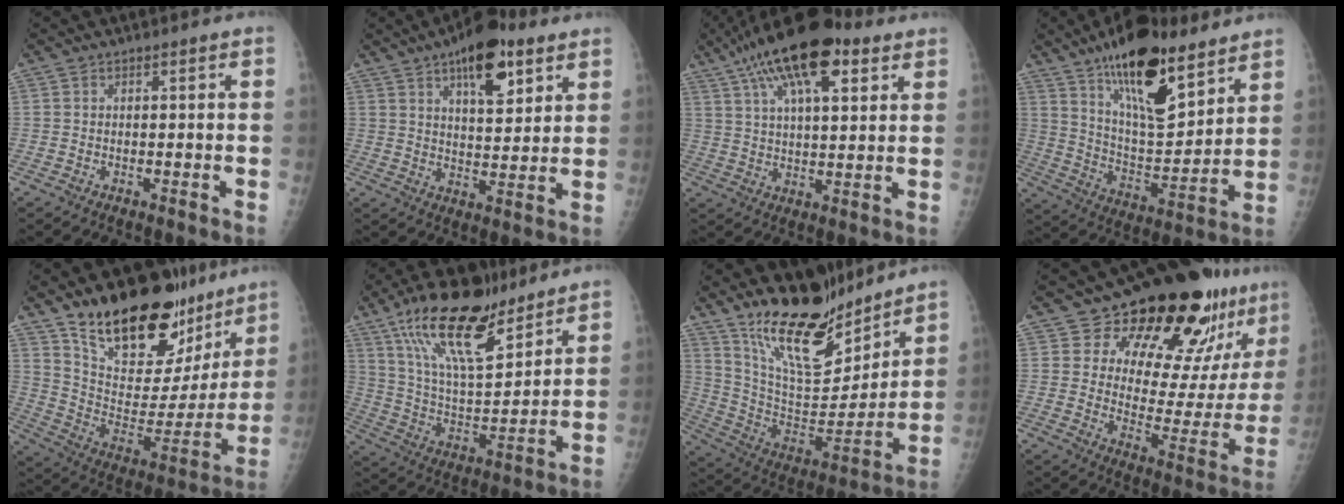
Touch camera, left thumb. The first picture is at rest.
{"total": 13.0, "force": [7.3, 5.5, 9.3], "torque": [-0.107, -0.030, 0.108]}
{"total": 18.1, "force": [9.8, 7.0, 13.5], "torque": [-0.219, -0.004, 0.166]}
{"total": 21.1, "force": [13.6, 7.9, 14.0], "torque": [-0.194, -0.075, 0.231]}
{"total": 27.4, "force": [19.0, 13.0, 15.0], "torque": [-0.189, -0.090, 0.304]}
{"total": 20.3, "force": [13.5, 7.6, 13.1], "torque": [-0.197, -0.060, 0.245]}
{"total": 20.5, "force": [16.5, 7.1, 9.8], "torque": [-0.116, -0.116, 0.292]}
{"total": 23.7, "force": [16.8, 10.3, 13.1], "torque": [-0.137, -0.103, 0.228]}